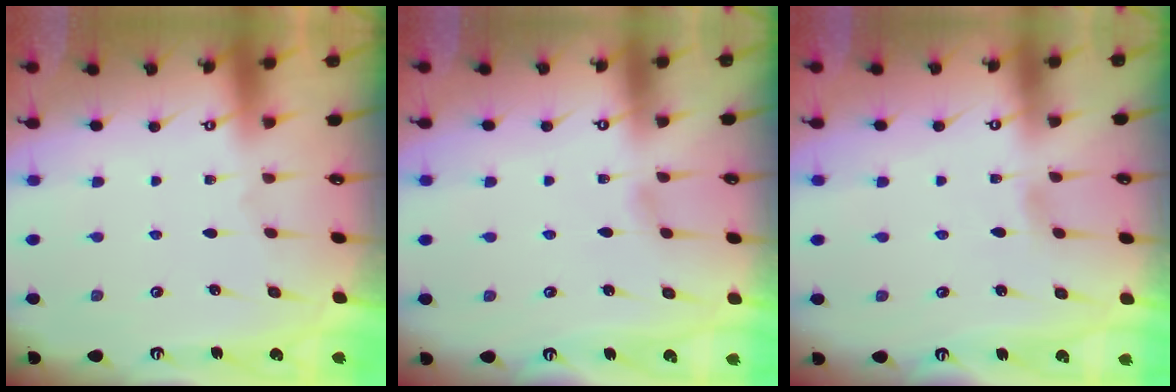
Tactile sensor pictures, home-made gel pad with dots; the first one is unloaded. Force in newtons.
{"total": 4.0, "press": 4.0, "slide": 0.5}
{"total": 2.4, "press": 2.4, "slide": 0.4}